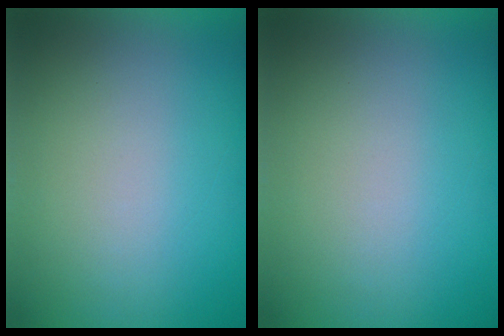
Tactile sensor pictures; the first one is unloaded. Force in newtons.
{"total": 0.0}